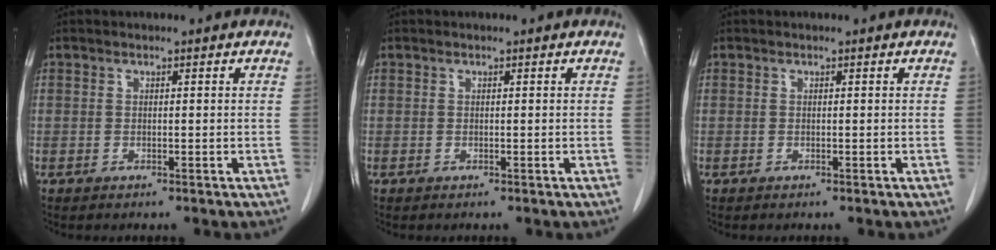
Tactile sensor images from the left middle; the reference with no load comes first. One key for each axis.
{"total": 0.0}
{"total": 0.0}